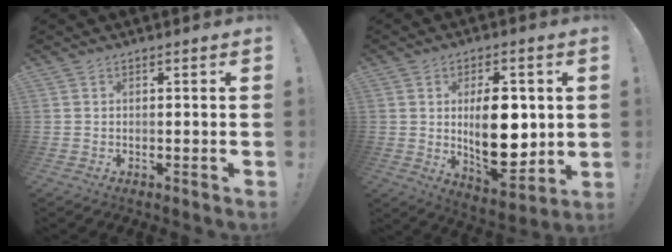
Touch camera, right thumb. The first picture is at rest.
{"total": 16.8, "force": [1.0, 9.2, 14.0], "torque": [-0.233, -0.013, 0.021]}